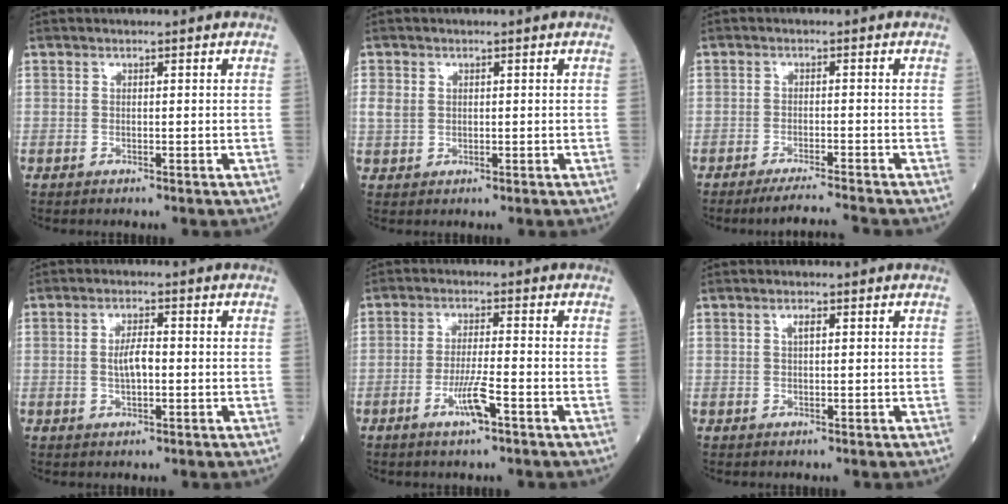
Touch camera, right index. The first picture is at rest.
{"total": 2.6, "force": [0.6, 2.1, 1.4], "torque": [-0.037, 0.008, 0.015]}
{"total": 4.2, "force": [-3.7, -1.2, 1.5], "torque": [-0.020, -0.015, -0.066]}
{"total": 3.6, "force": [-0.2, 1.1, 3.4], "torque": [-0.066, 0.003, -0.004]}
{"total": 5.0, "force": [-2.4, 0.2, 4.3], "torque": [-0.083, -0.006, -0.047]}
{"total": 1.2, "force": [0.4, 0.3, 1.1], "torque": [-0.020, 0.002, 0.006]}